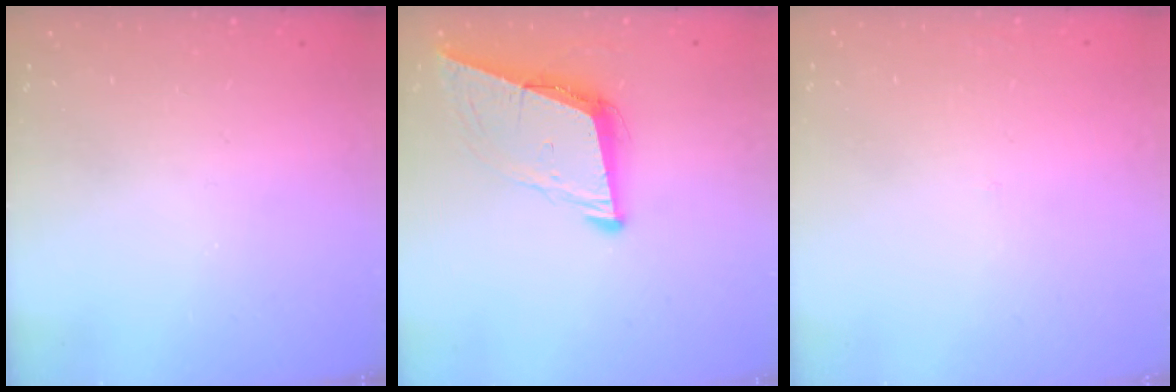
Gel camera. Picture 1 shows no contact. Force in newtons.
{"total": 9.0, "press": 8.2, "slide": 3.7}
{"total": 1.4, "press": 1.4, "slide": 0.1}